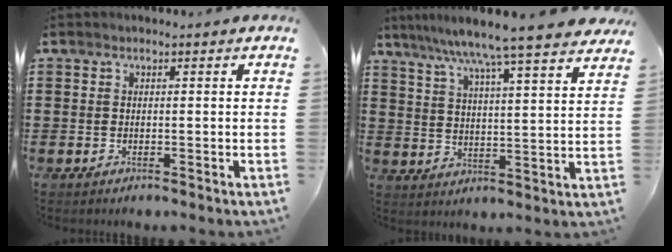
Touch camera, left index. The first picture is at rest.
{"total": 8.0, "force": [7.0, -1.3, 3.6], "torque": [-0.095, -0.045, 0.115]}